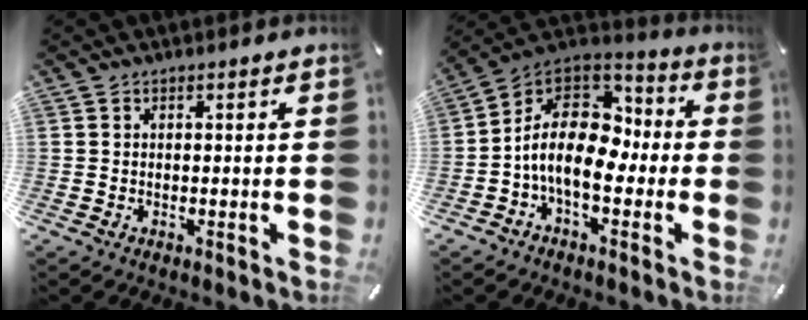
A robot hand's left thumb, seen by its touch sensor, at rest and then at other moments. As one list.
[{"total": 15.2, "force": [-2.7, 9.4, 11.6], "torque": [-0.229, 0.011, -0.045]}]